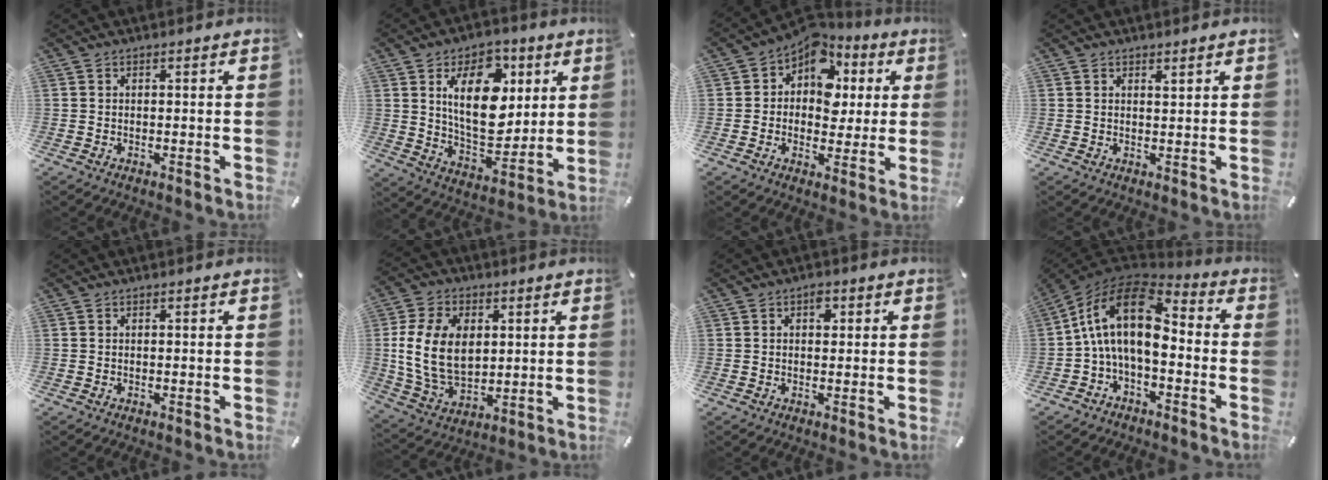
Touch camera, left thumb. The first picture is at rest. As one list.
[{"total": 17.9, "force": [5.9, 10.9, 12.9], "torque": [-0.217, -0.010, 0.099]}, {"total": 10.3, "force": [3.7, 8.2, 4.9], "torque": [-0.075, -0.033, 0.067]}, {"total": 1.2, "force": [1.0, 0.5, 0.4], "torque": [0.001, -0.004, 0.017]}, {"total": 0.0}, {"total": 14.9, "force": [2.2, 10.7, 10.1], "torque": [-0.225, 0.008, 0.038]}, {"total": 3.5, "force": [1.0, 2.3, 2.4], "torque": [-0.019, -0.004, 0.009]}, {"total": 16.4, "force": [1.0, 9.2, 13.5], "torque": [-0.275, 0.001, 0.010]}]